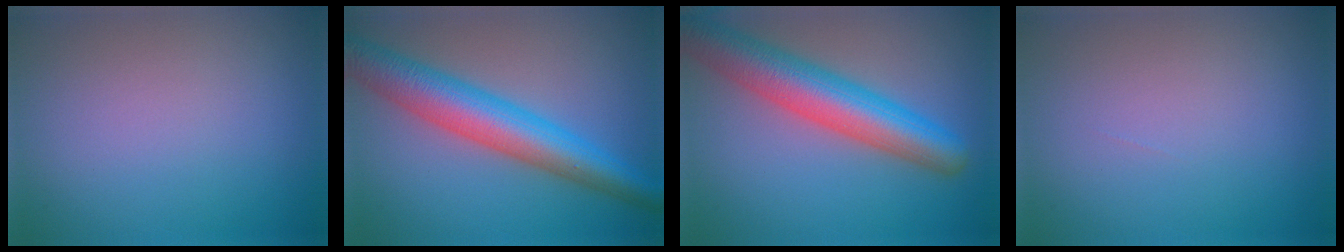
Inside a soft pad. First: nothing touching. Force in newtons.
{"total": 7.8, "press": 7.8, "slide": 0.2}
{"total": 8.2, "press": 8.2, "slide": 0.3}
{"total": 0.0}